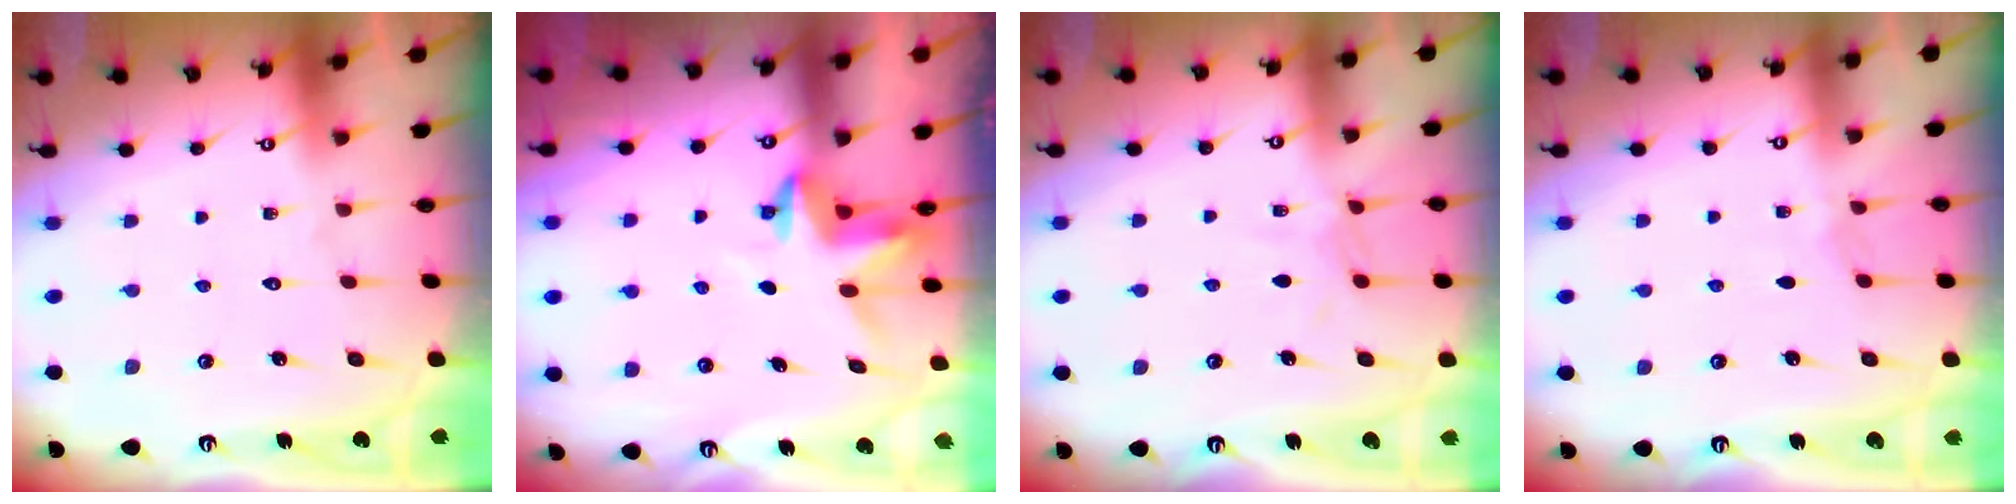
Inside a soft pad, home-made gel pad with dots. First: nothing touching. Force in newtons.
{"total": 3.9, "press": 3.8, "slide": 0.3}
{"total": 4.9, "press": 4.9, "slide": 0.1}
{"total": 2.3, "press": 2.2, "slide": 0.5}